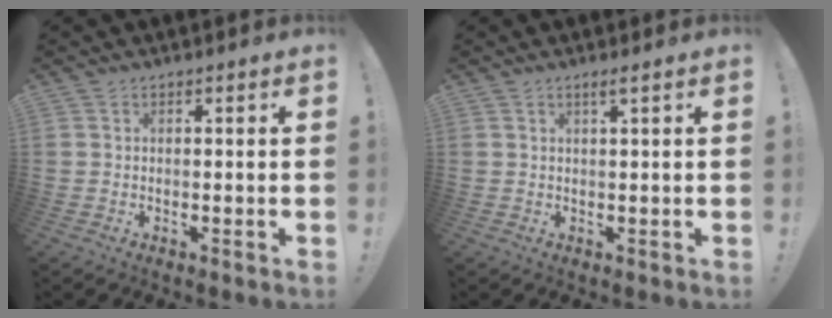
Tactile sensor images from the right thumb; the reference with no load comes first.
{"total": 1.8, "force": [0.9, -0.2, 1.5], "torque": [-0.030, -0.001, 0.014]}